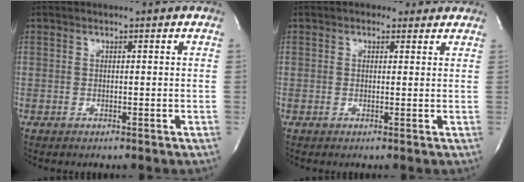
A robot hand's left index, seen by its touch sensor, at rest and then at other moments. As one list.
[{"total": 2.8, "force": [1.8, 1.8, 1.2], "torque": [-0.012, 0.016, 0.020]}]